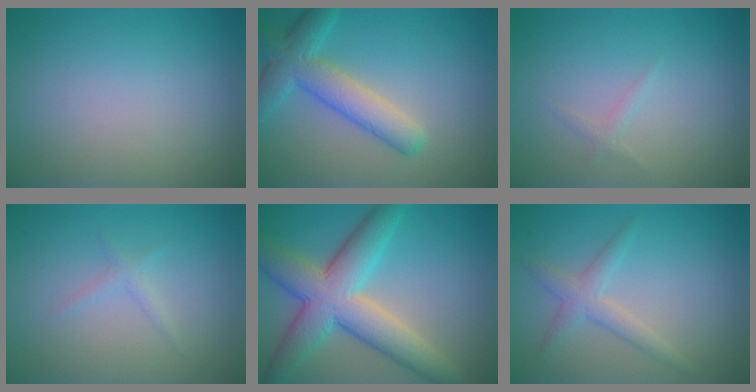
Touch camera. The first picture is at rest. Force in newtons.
{"total": 5.1, "press": 5.1, "slide": 0.2}
{"total": 0.7, "press": 0.7, "slide": 0.0}
{"total": 0.9, "press": 0.9, "slide": 0.0}
{"total": 8.6, "press": 8.6, "slide": 0.6}
{"total": 2.2, "press": 2.2, "slide": 0.1}